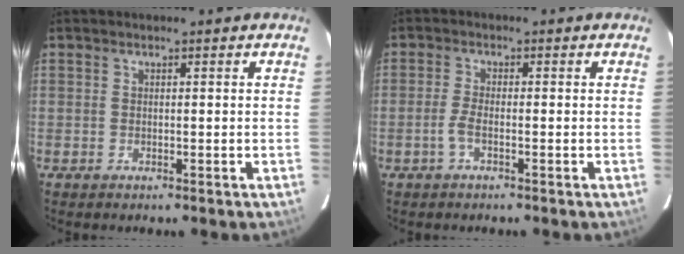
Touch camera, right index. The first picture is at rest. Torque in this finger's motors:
{"motor_torque": [-0.04, 0.02, 0.10, 0.00]}